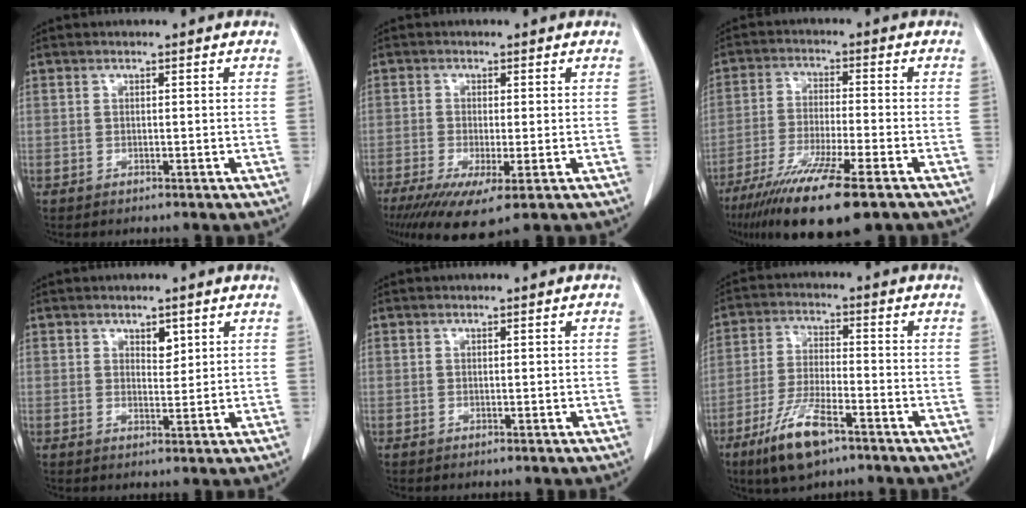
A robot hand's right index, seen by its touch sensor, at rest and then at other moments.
{"total": 8.2, "force": [-4.3, 1.7, 6.7], "torque": [-0.104, -0.022, -0.069]}
{"total": 14.9, "force": [-9.9, 1.4, 11.0], "torque": [-0.196, -0.042, -0.168]}
{"total": 2.2, "force": [1.3, 1.1, 1.4], "torque": [-0.019, -0.005, 0.023]}
{"total": 0.0}
{"total": 9.7, "force": [-6.0, 2.4, 7.3], "torque": [-0.148, -0.016, -0.107]}